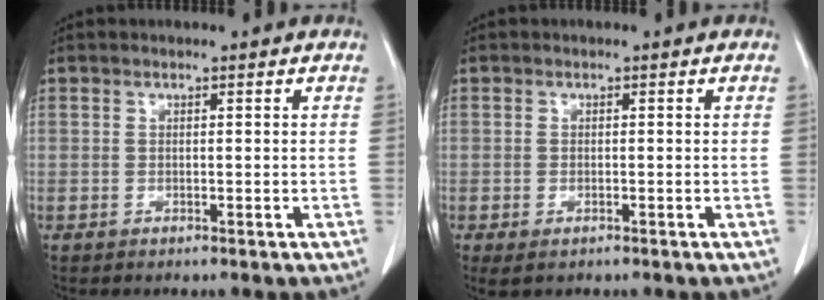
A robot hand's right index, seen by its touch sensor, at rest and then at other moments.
{"total": 2.1, "force": [-1.2, 0.9, 1.5], "torque": [-0.032, -0.006, -0.012]}